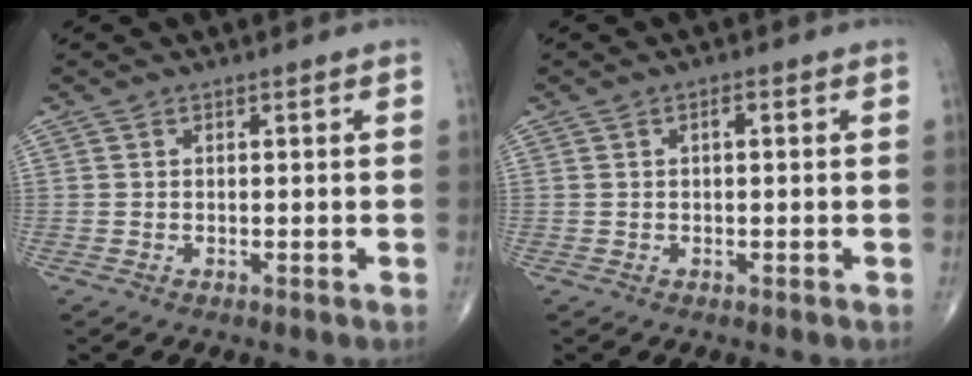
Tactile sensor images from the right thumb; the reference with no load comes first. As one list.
[{"total": 1.3, "force": [0.3, 0.5, 1.2], "torque": [-0.022, 0.004, 0.004]}]